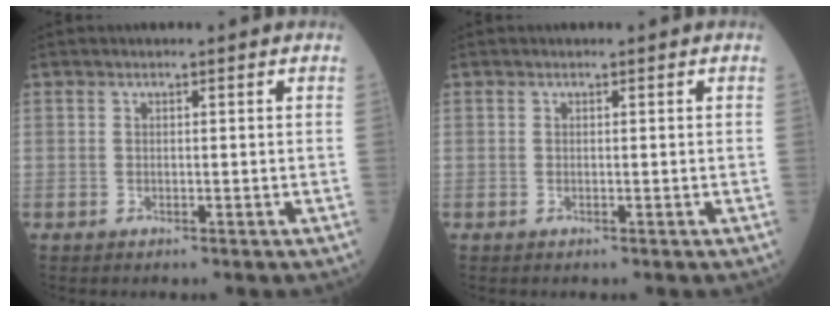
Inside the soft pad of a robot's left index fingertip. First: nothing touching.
{"total": 0.0}